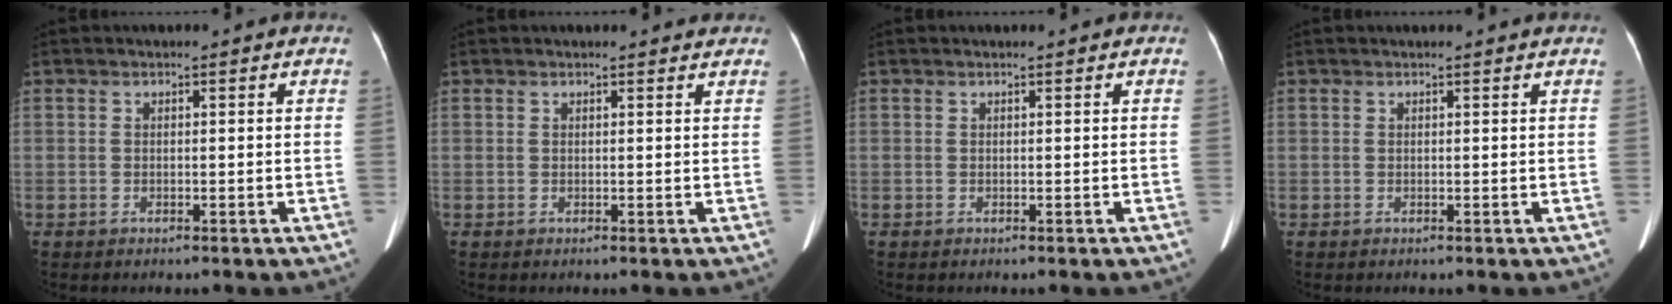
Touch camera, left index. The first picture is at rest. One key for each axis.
{"total": 1.6, "fx": 1.6, "fy": 0.4, "fz": 0.0, "tx": -0.010, "ty": -0.002, "tz": 0.011}
{"total": 0.0}
{"total": 1.3, "fx": 1.2, "fy": -0.2, "fz": 0.3, "tx": -0.014, "ty": -0.001, "tz": 0.012}